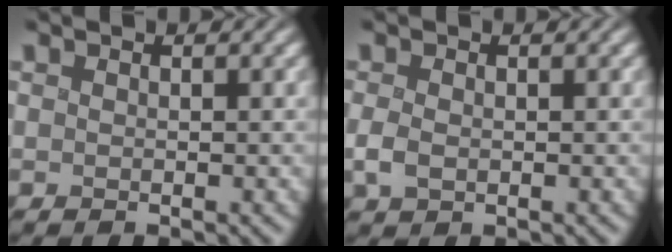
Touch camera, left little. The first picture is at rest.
{"total": 1.7, "force": [-0.4, 1.2, 1.1], "torque": [-0.026, 0.002, -0.005]}